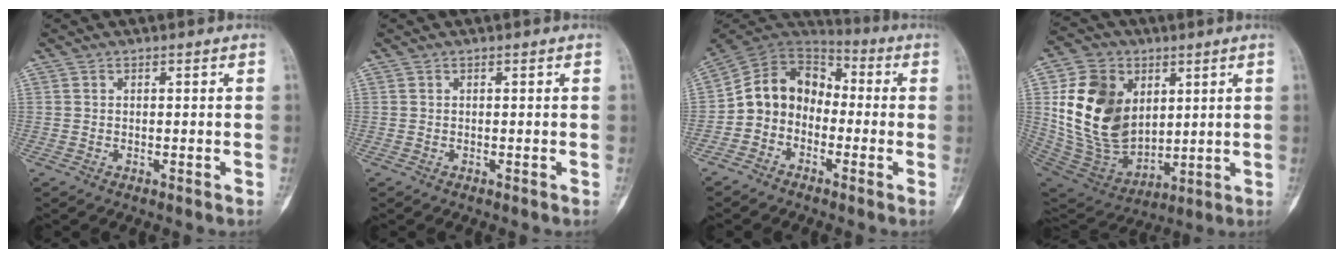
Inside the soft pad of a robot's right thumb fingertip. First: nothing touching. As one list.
[{"total": 0.0}, {"total": 11.8, "force": [-2.3, 9.8, 6.3], "torque": [-0.088, 0.062, -0.058]}, {"total": 20.6, "force": [4.5, 15.0, 13.4], "torque": [-0.229, -0.023, 0.105]}]